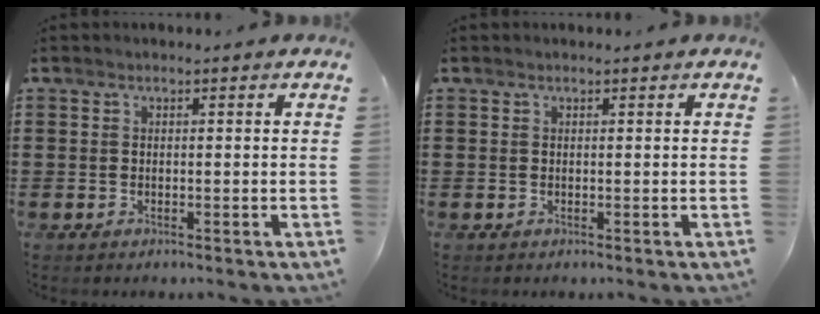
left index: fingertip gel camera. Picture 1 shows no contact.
{"total": 0.0}